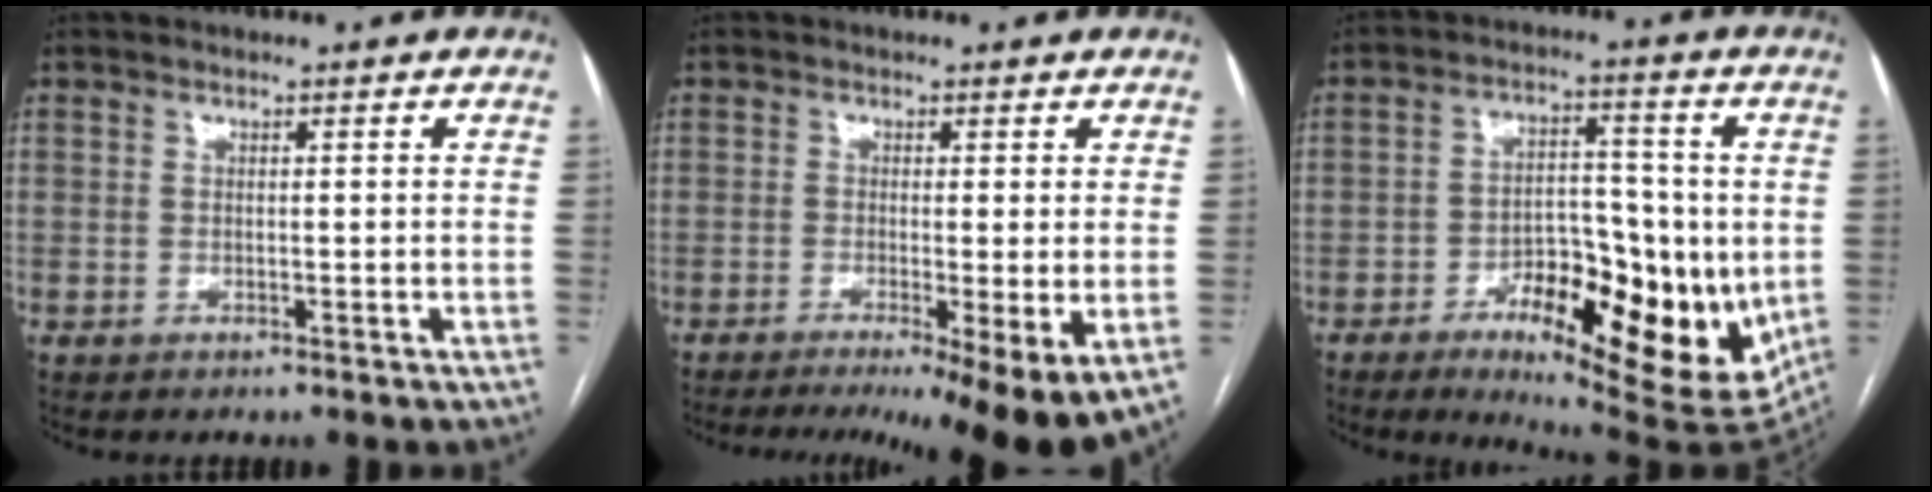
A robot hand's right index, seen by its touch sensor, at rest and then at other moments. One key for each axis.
{"total": 12.4, "fx": -7.1, "fy": 1.5, "fz": 10.1, "tx": -0.114, "ty": -0.025, "tz": -0.100}
{"total": 17.7, "fx": -5.0, "fy": 7.9, "fz": 15.1, "tx": -0.222, "ty": 0.006, "tz": -0.062}